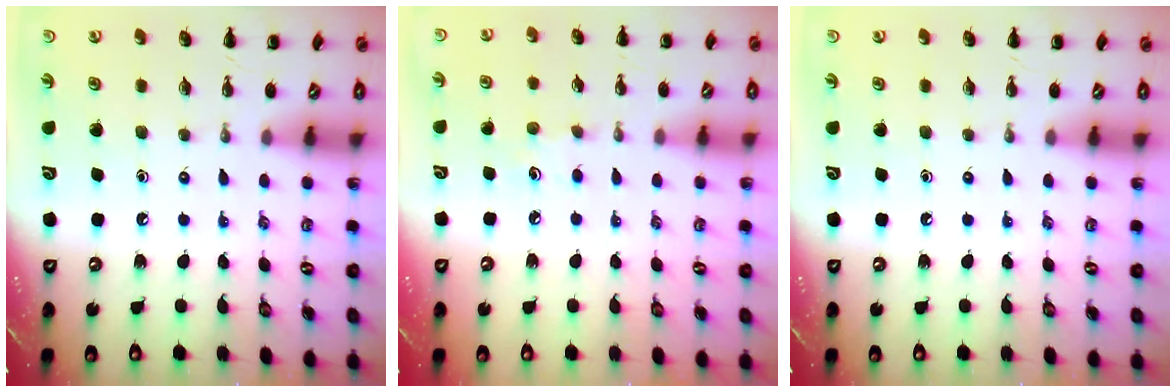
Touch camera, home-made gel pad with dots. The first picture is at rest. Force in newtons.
{"total": 6.2, "press": 6.0, "slide": 1.6}
{"total": 0.0}